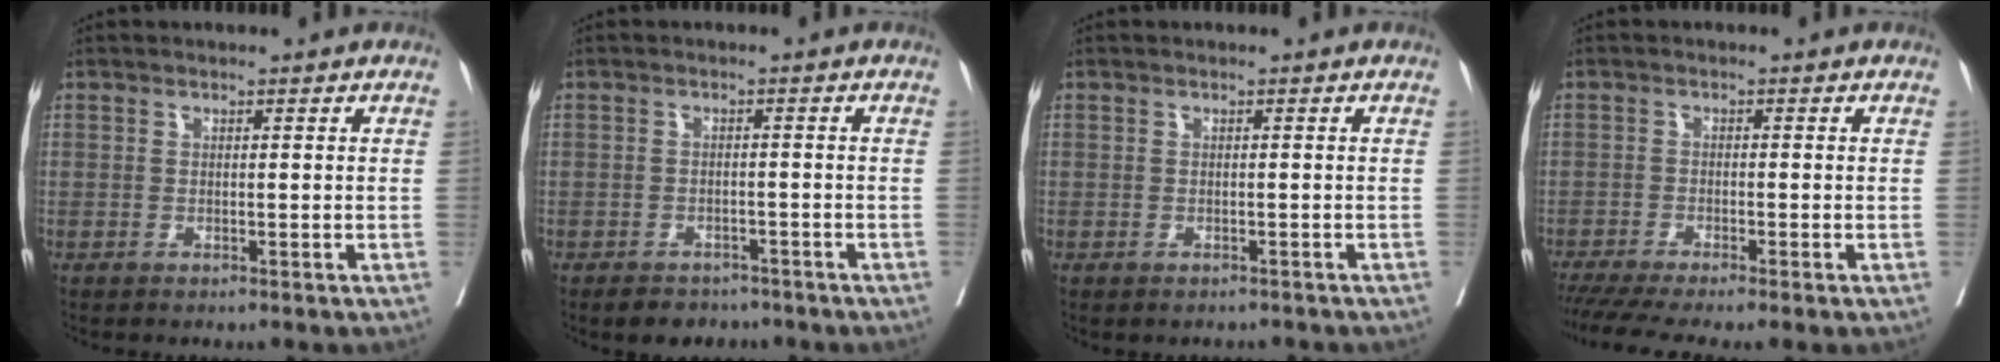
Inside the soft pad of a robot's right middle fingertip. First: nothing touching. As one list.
[{"total": 4.9, "force": [-4.1, 2.5, 1.1], "torque": [-0.012, 0.004, -0.055]}, {"total": 1.8, "force": [-1.7, 0.7, 0.2], "torque": [0.000, -0.001, -0.025]}, {"total": 7.6, "force": [-6.2, 0.0, 4.4], "torque": [-0.064, -0.012, -0.101]}]